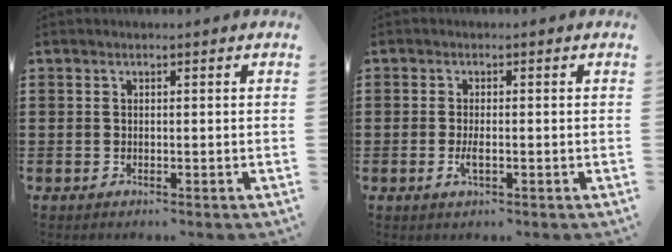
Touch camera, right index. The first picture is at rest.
{"total": 2.1, "force": [-0.6, 0.5, 1.9], "torque": [-0.040, -0.004, -0.013]}